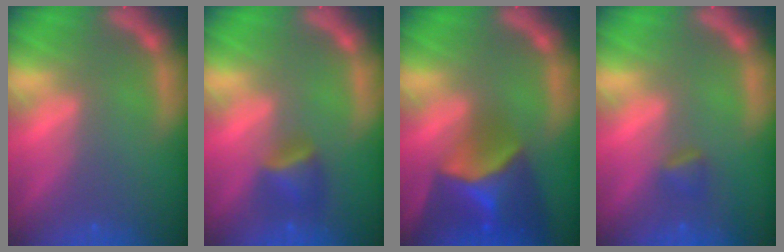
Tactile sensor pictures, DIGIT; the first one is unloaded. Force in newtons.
{"total": 2.9}
{"total": 8.9}
{"total": 1.4}